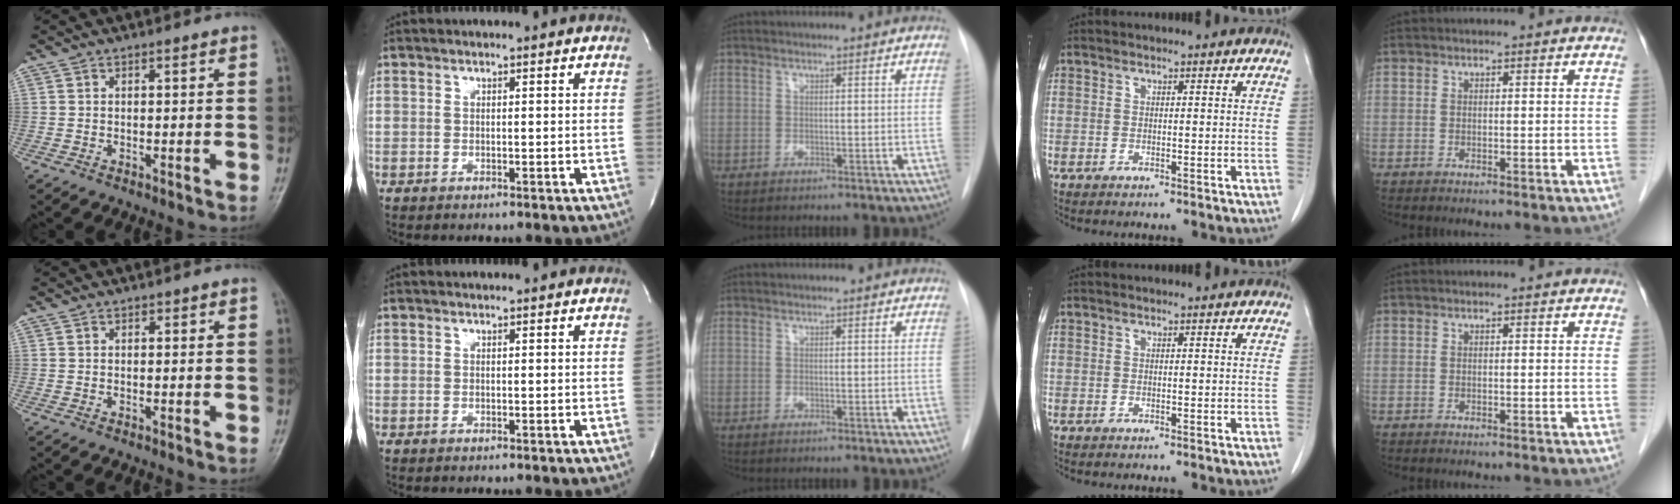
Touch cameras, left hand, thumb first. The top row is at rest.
{}